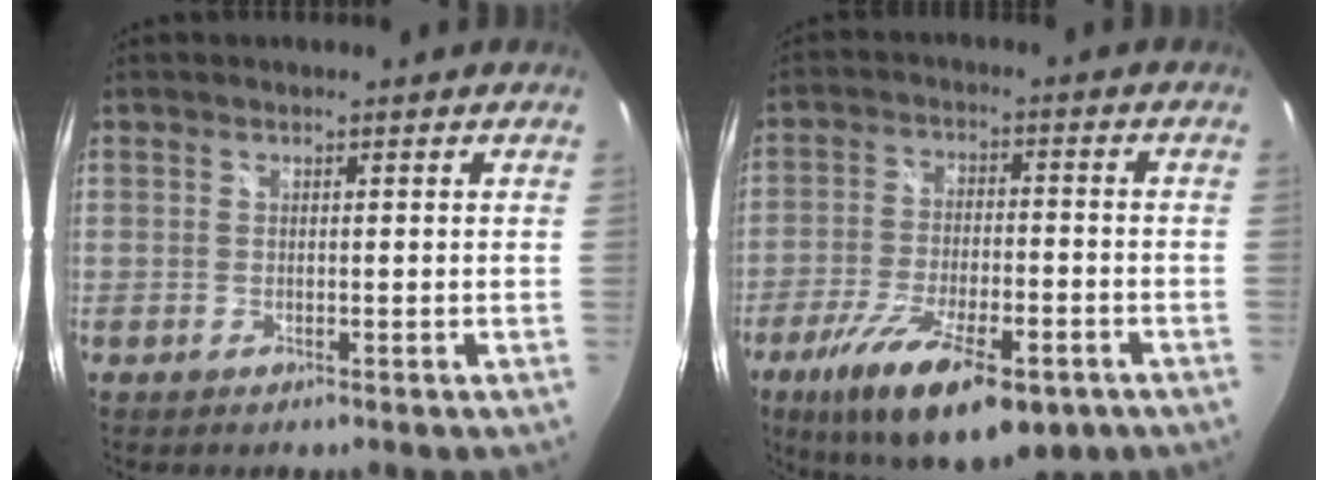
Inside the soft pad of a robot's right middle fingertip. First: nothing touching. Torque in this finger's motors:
{"motor_torque": [2.14, 0.00, 0.47, 0.21]}